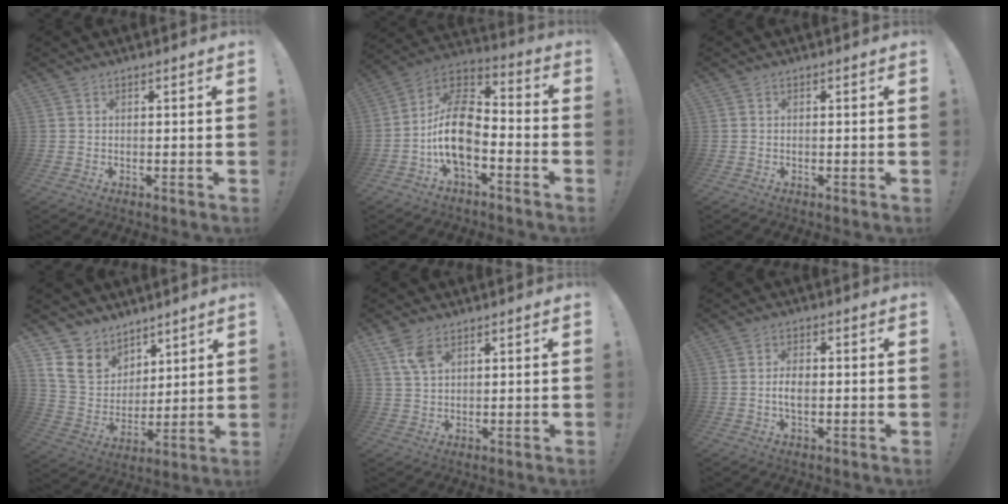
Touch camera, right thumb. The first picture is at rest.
{"total": 15.0, "force": [-4.0, 8.8, 11.4], "torque": [-0.213, 0.024, -0.065]}
{"total": 0.0}
{"total": 12.1, "force": [7.3, 9.2, 3.0], "torque": [-0.066, -0.049, 0.151]}
{"total": 6.3, "force": [3.7, 3.2, 4.0], "torque": [-0.074, -0.012, 0.071]}
{"total": 4.0, "force": [-0.7, 2.0, 3.4], "torque": [-0.067, 0.005, -0.015]}